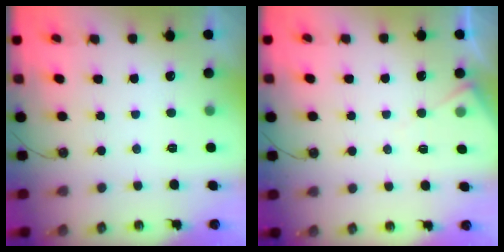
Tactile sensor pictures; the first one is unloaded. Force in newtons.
{"total": 6.0, "press": 6.0, "slide": 0.9}